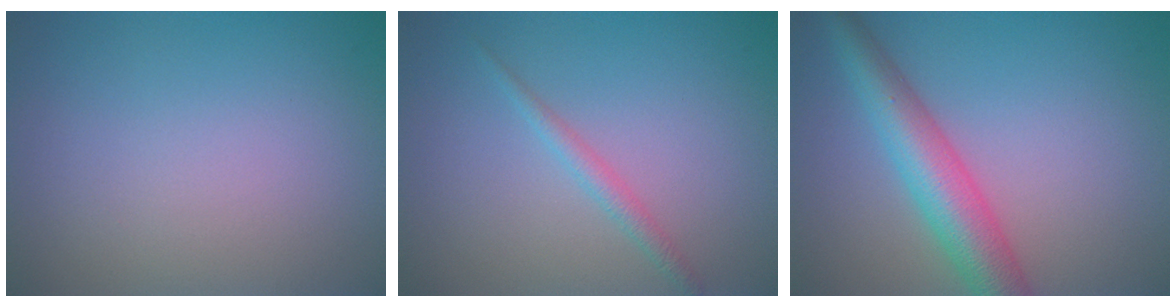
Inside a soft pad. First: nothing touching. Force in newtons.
{"total": 1.3, "press": 1.3, "slide": 0.0}
{"total": 6.0, "press": 6.0, "slide": 0.2}